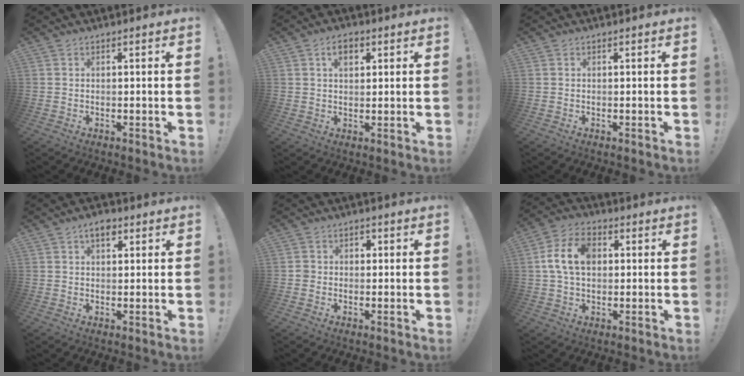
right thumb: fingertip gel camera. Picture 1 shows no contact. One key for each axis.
{"total": 4.9, "fx": 2.3, "fy": 3.0, "fz": 3.0, "tx": -0.042, "ty": 0.004, "tz": 0.039}
{"total": 0.0}
{"total": 4.3, "fx": 2.3, "fy": 2.4, "fz": 2.7, "tx": -0.035, "ty": -0.003, "tz": 0.037}
{"total": 2.7, "fx": -0.7, "fy": 2.5, "fz": 0.8, "tx": -0.004, "ty": 0.006, "tz": -0.015}
{"total": 11.6, "fx": 1.6, "fy": 8.0, "fz": 8.3, "tx": -0.159, "ty": 0.013, "tz": 0.031}